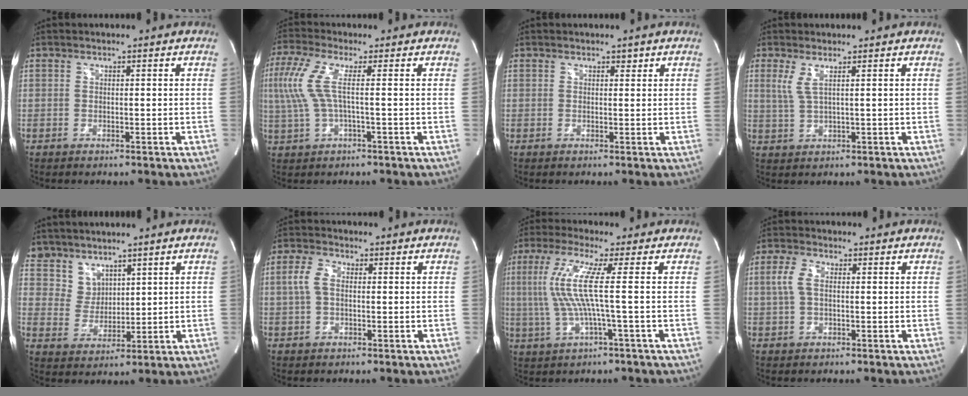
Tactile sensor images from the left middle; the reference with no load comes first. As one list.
[{"total": 7.7, "force": [0.9, 1.6, 7.4], "torque": [-0.192, 0.020, 0.015]}, {"total": 0.8, "force": [0.6, 0.4, 0.4], "torque": [-0.005, 0.001, 0.007]}, {"total": 2.6, "force": [1.1, 0.0, 2.3], "torque": [-0.062, 0.000, 0.031]}, {"total": 5.5, "force": [4.2, 3.4, -0.2], "torque": [0.005, 0.005, 0.097]}, {"total": 3.8, "force": [0.2, 2.1, 3.2], "torque": [-0.086, 0.018, 0.006]}, {"total": 9.6, "force": [0.6, -0.8, 9.6], "torque": [-0.212, 0.006, 0.012]}, {"total": 3.7, "force": [0.4, 1.8, 3.2], "torque": [-0.088, 0.015, 0.010]}]